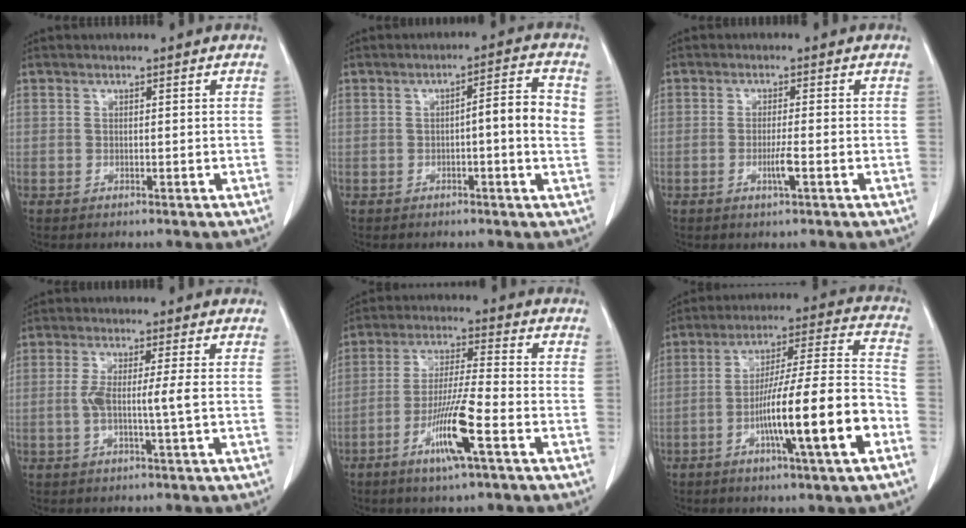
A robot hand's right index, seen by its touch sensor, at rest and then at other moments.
{"total": 6.1, "force": [0.3, 0.5, 6.1], "torque": [-0.085, 0.011, 0.000]}
{"total": 2.6, "force": [-0.9, -0.1, 2.4], "torque": [-0.047, -0.004, -0.017]}
{"total": 4.6, "force": [-0.4, -0.4, 4.5], "torque": [-0.088, 0.000, -0.007]}
{"total": 10.3, "force": [-4.6, -0.1, 9.2], "torque": [-0.178, -0.013, -0.089]}
{"total": 18.3, "force": [-6.6, 0.2, 17.0], "torque": [-0.268, 0.003, -0.108]}